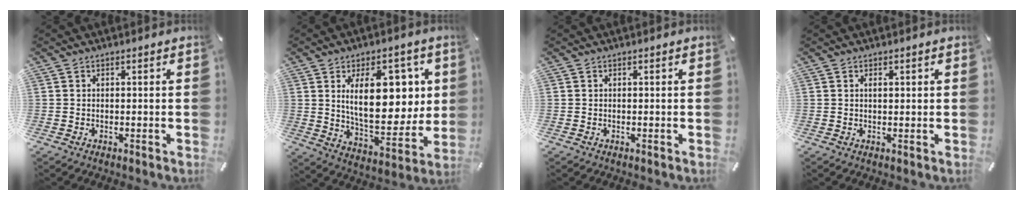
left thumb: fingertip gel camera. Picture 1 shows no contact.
{"total": 18.8, "force": [5.6, 9.9, 15.0], "torque": [-0.222, -0.017, 0.091]}
{"total": 0.0}
{"total": 0.9, "force": [0.3, 0.4, 0.8], "torque": [-0.016, 0.002, 0.004]}